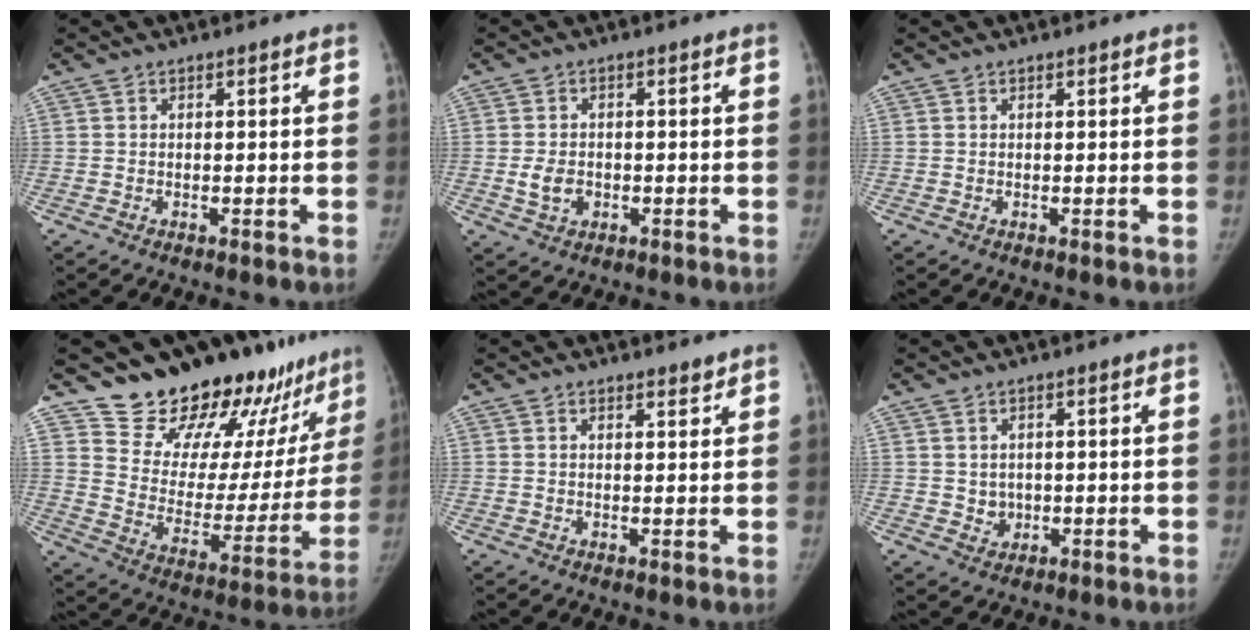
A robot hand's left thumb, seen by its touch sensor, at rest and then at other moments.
{"total": 3.8, "force": [-0.7, 2.9, 2.3], "torque": [-0.036, 0.000, -0.007]}
{"total": 0.0}
{"total": 24.1, "force": [21.4, 9.0, 6.6], "torque": [-0.046, -0.161, 0.297]}
{"total": 1.6, "force": [1.5, 0.5, 0.4], "torque": [0.002, -0.012, 0.022]}
{"total": 2.4, "force": [0.4, 2.2, 0.9], "torque": [-0.009, -0.005, 0.015]}